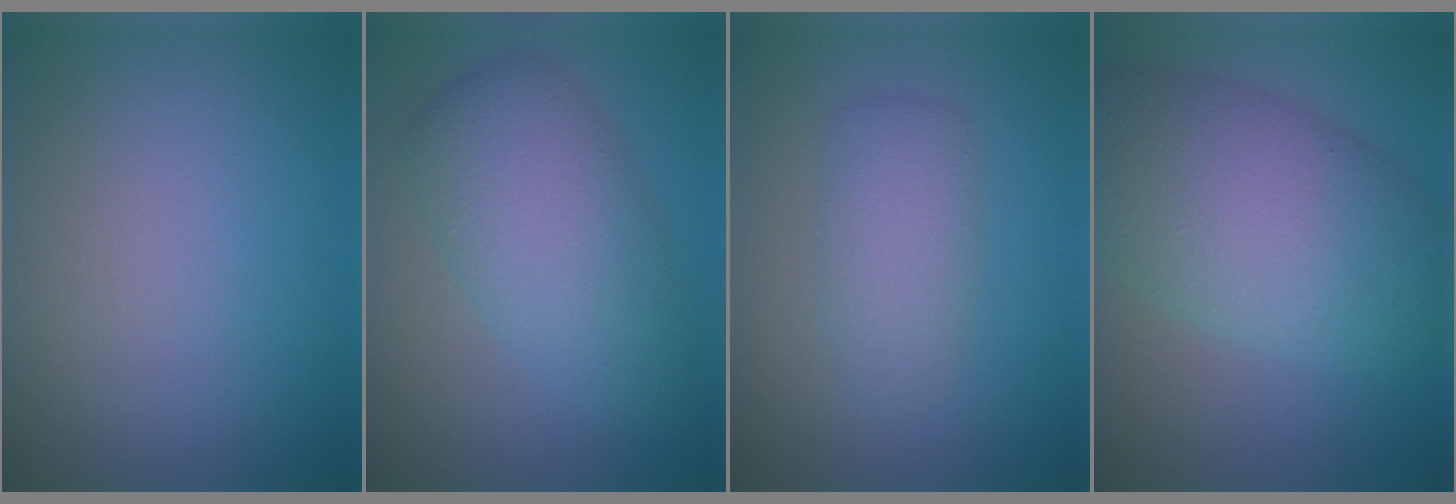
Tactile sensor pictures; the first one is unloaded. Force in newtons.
{"total": 6.8, "press": 6.8, "slide": 0.2}
{"total": 3.0, "press": 3.0, "slide": 0.1}
{"total": 10.6, "press": 10.6, "slide": 0.3}